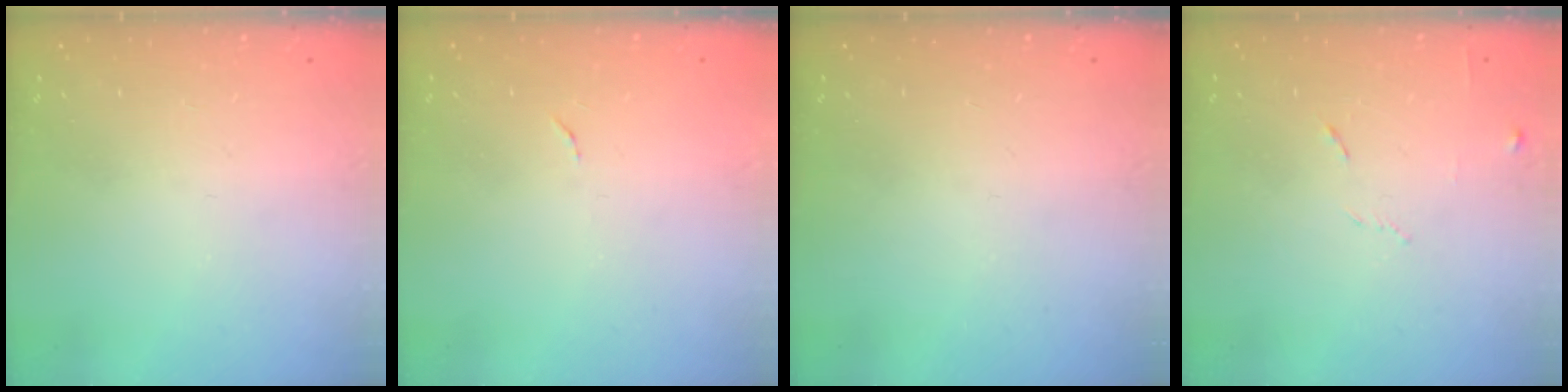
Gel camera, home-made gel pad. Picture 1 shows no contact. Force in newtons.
{"total": 4.0, "press": 4.0, "slide": 0.3}
{"total": 0.0}
{"total": 6.4, "press": 6.3, "slide": 0.7}